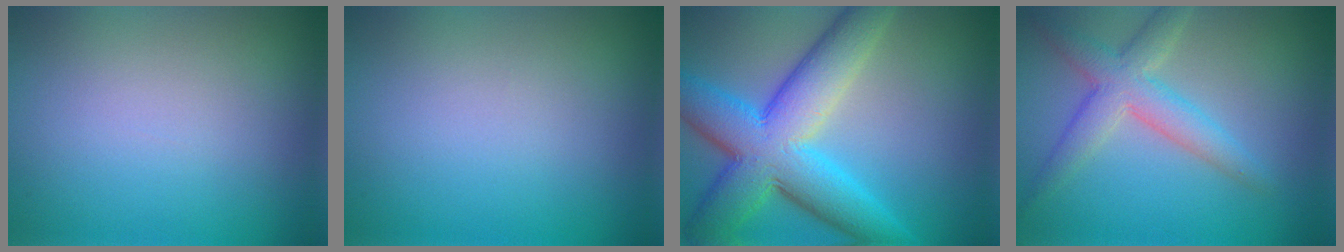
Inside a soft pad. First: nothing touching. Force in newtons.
{"total": 0.0}
{"total": 11.1, "press": 11.1, "slide": 0.3}
{"total": 4.5, "press": 4.5, "slide": 0.2}